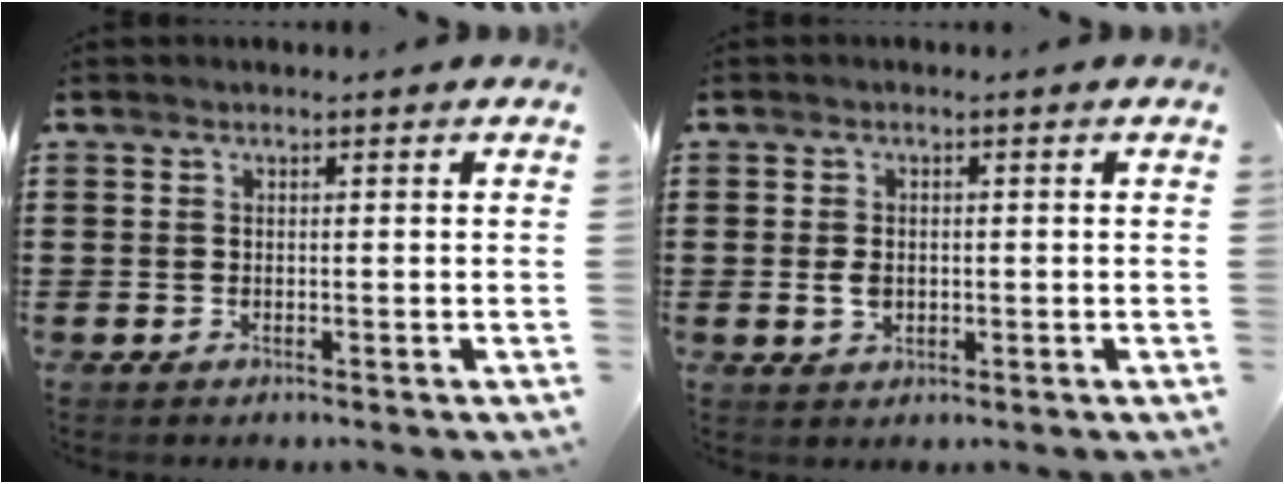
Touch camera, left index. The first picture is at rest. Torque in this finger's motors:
{"motor_torque": [0.32, 0.29, 0.29, 0.02]}